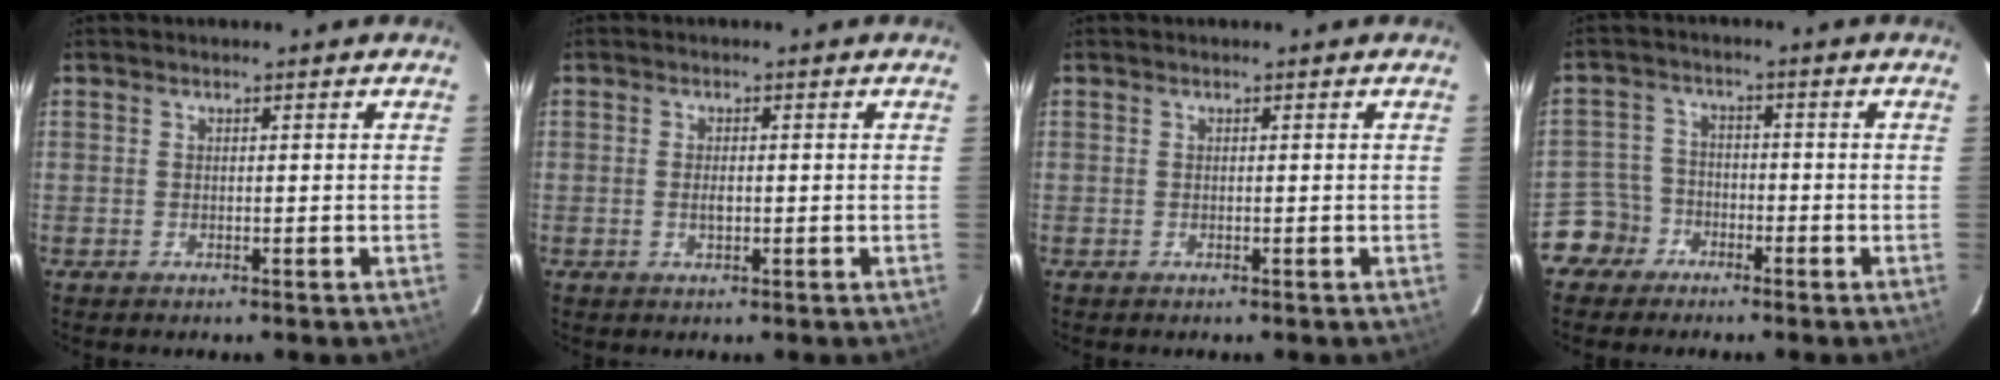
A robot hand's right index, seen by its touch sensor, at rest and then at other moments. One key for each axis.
{"total": 1.7, "fx": -0.3, "fy": 0.9, "fz": 1.4, "tx": -0.027, "ty": 0.000, "tz": -0.004}
{"total": 0.0}
{"total": 5.6, "fx": -3.5, "fy": 4.4, "fz": -0.1, "tx": -0.009, "ty": 0.025, "tz": -0.073}